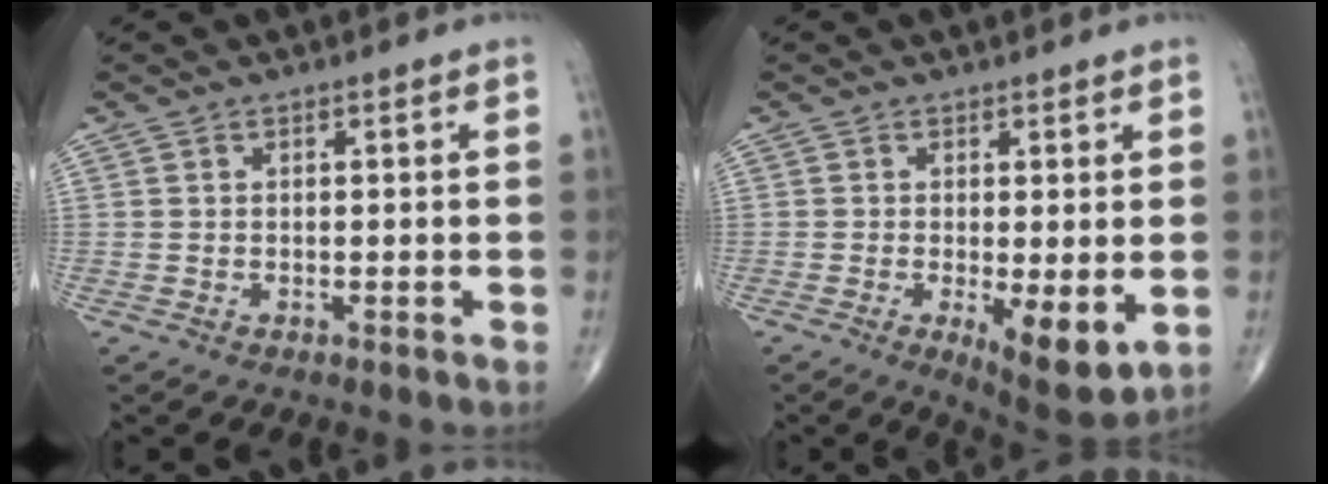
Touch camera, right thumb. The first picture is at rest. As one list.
[{"total": 8.1, "force": [-1.7, 2.7, 7.5], "torque": [-0.110, -0.025, -0.020]}]